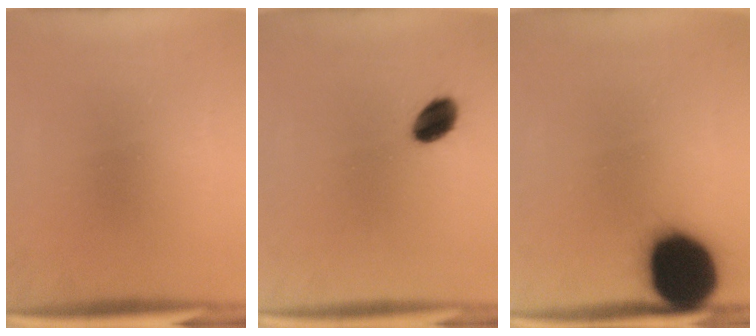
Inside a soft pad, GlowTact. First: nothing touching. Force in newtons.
{"total": 6.5}
{"total": 20.4}